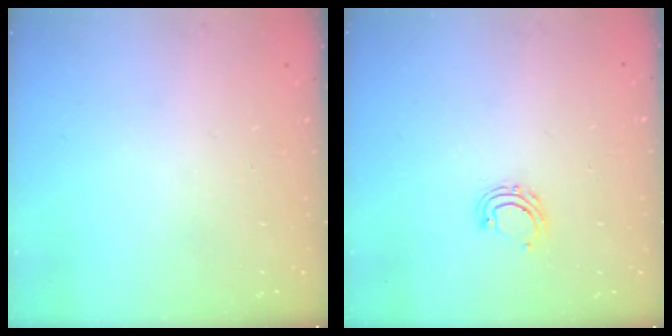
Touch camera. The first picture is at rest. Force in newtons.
{"total": 6.0, "press": 5.8, "slide": 1.3}